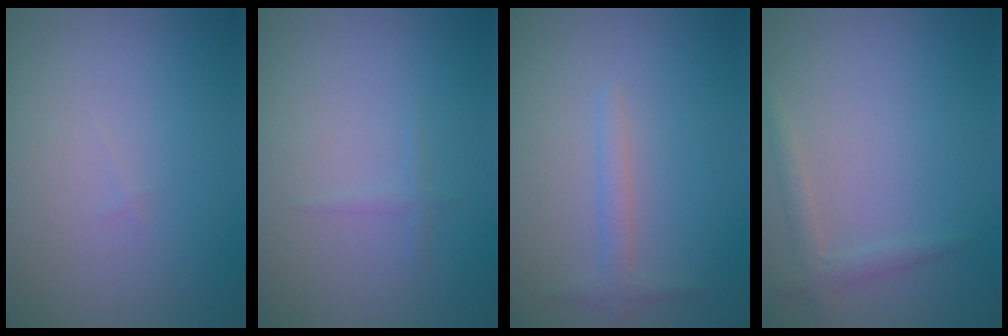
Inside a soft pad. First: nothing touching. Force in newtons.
{"total": 0.6, "press": 0.6, "slide": 0.1}
{"total": 1.4, "press": 1.4, "slide": 0.0}
{"total": 1.5, "press": 1.5, "slide": 0.1}